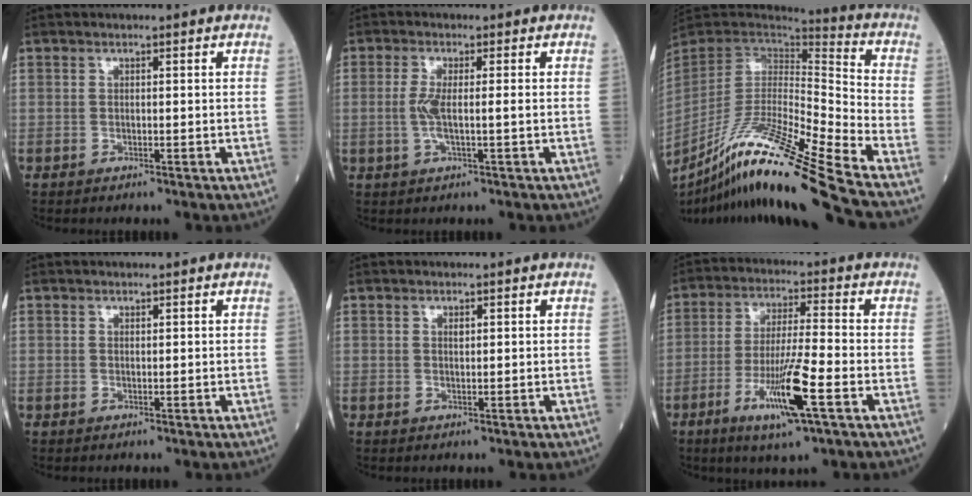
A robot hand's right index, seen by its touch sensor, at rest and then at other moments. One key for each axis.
{"total": 3.6, "fx": -0.3, "fy": 0.3, "fz": 3.6, "tx": -0.078, "ty": -0.003, "tz": -0.008}
{"total": 24.9, "fx": -18.4, "fy": -1.8, "fz": 16.7, "tx": -0.300, "ty": -0.054, "tz": -0.335}
{"total": 0.0}
{"total": 0.7, "fx": 0.3, "fy": 0.3, "fz": 0.5, "tx": -0.011, "ty": -0.003, "tz": 0.006}
{"total": 11.3, "fx": -4.6, "fy": 0.4, "fz": 10.3, "tx": -0.194, "ty": -0.017, "tz": -0.085}